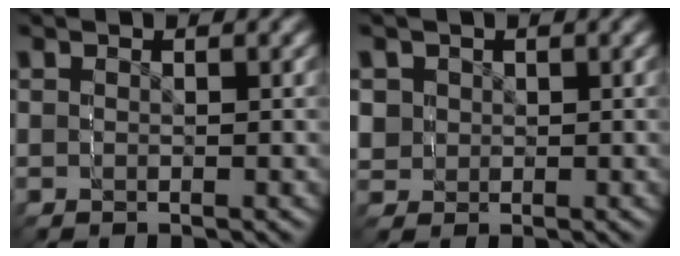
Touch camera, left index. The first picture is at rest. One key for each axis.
{"total": 4.6, "fx": 1.3, "fy": 4.4, "fz": 0.1, "tx": -0.022, "ty": -0.025, "tz": 0.027}